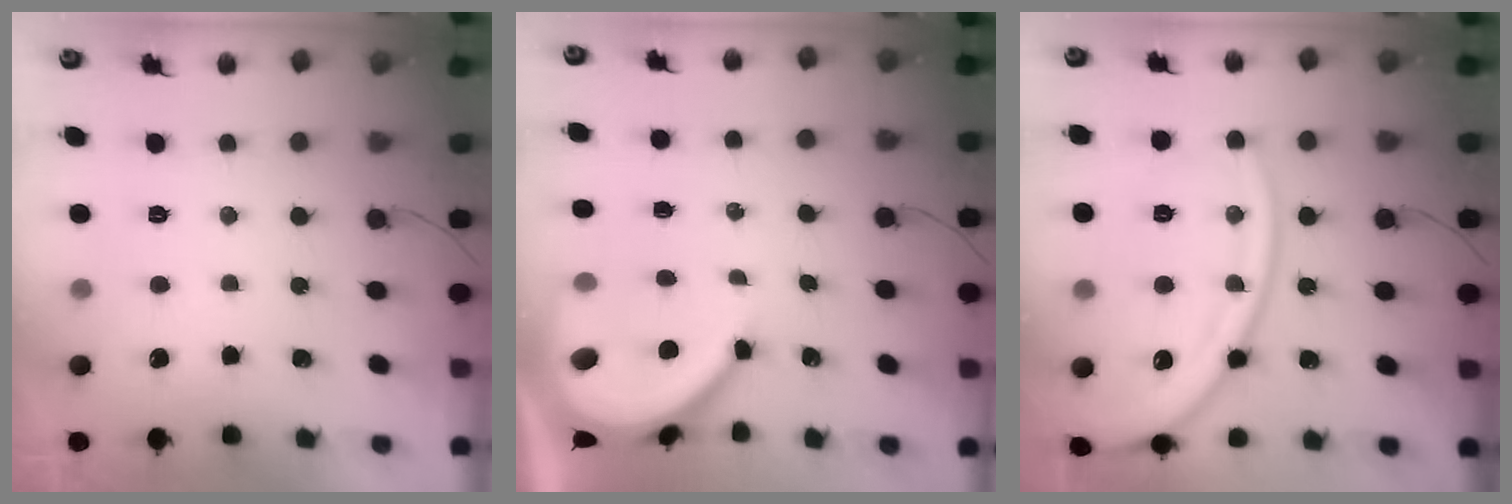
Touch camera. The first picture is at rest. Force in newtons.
{"total": 8.8, "press": 8.7, "slide": 1.4}
{"total": 18.7, "press": 18.6, "slide": 2.3}